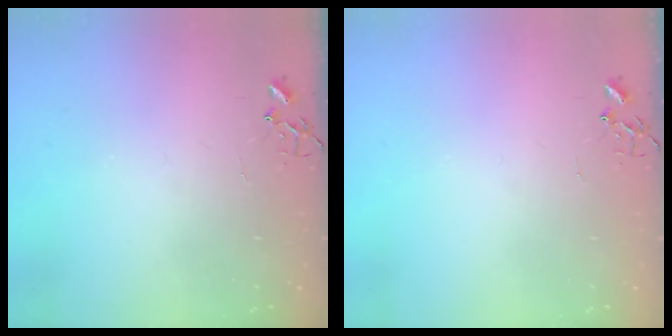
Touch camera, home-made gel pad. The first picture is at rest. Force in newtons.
{"total": 0.0}